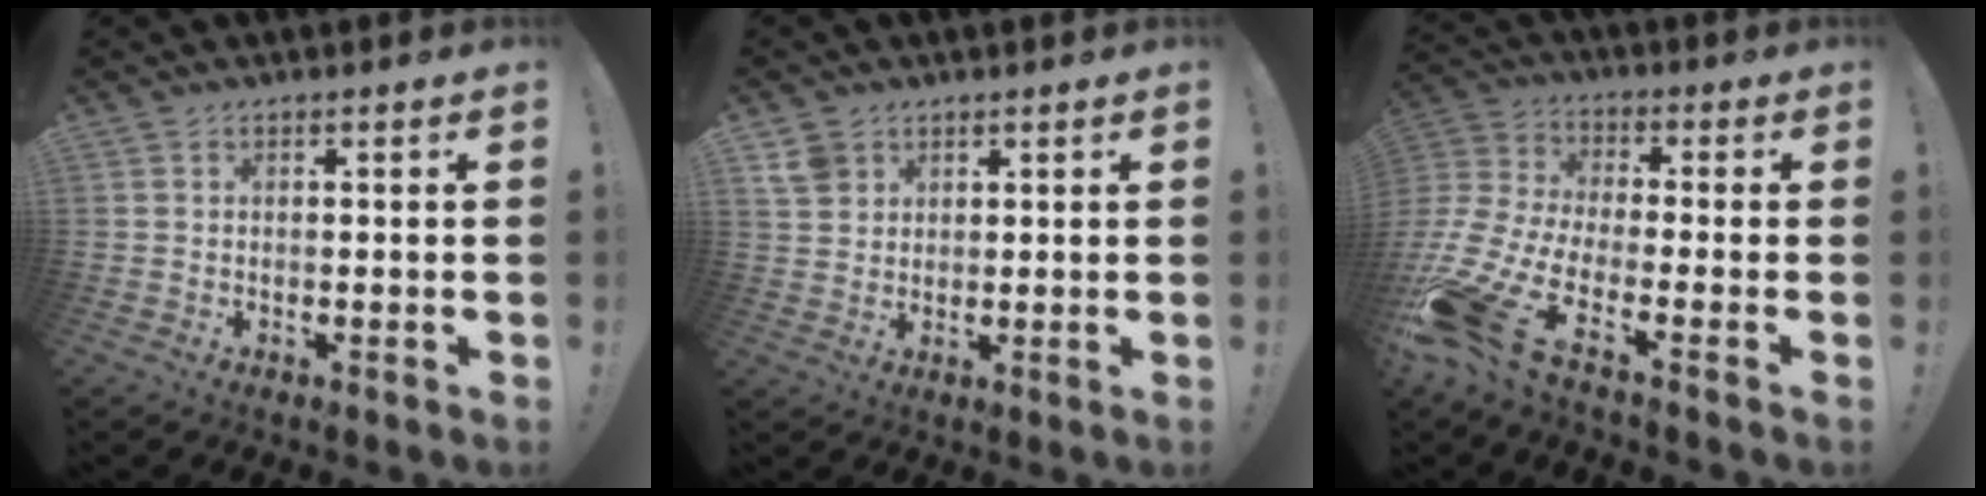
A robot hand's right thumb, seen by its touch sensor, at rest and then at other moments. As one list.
[{"total": 5.3, "force": [3.0, 4.0, 1.8], "torque": [-0.029, -0.007, 0.060]}, {"total": 13.7, "force": [-8.2, 4.5, 10.0], "torque": [-0.226, 0.020, -0.147]}]